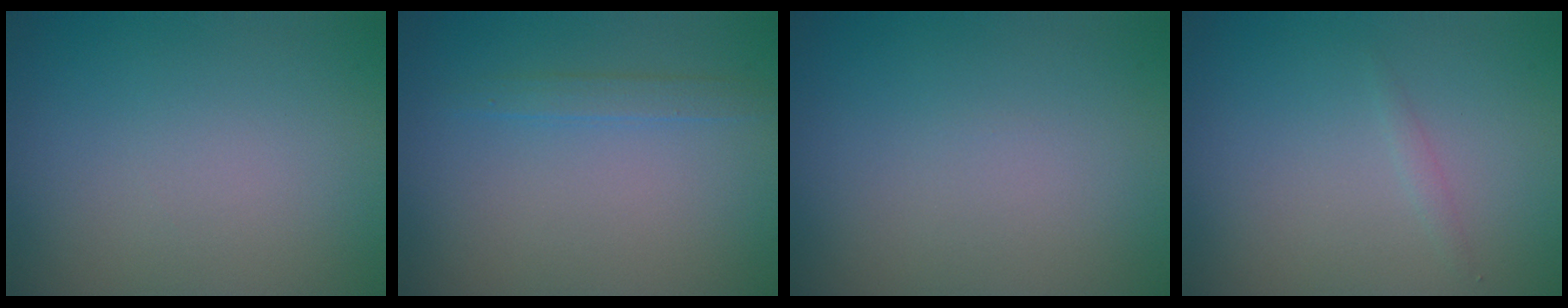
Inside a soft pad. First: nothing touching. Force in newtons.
{"total": 1.3, "press": 1.3, "slide": 0.2}
{"total": 0.0}
{"total": 0.6, "press": 0.6, "slide": 0.0}